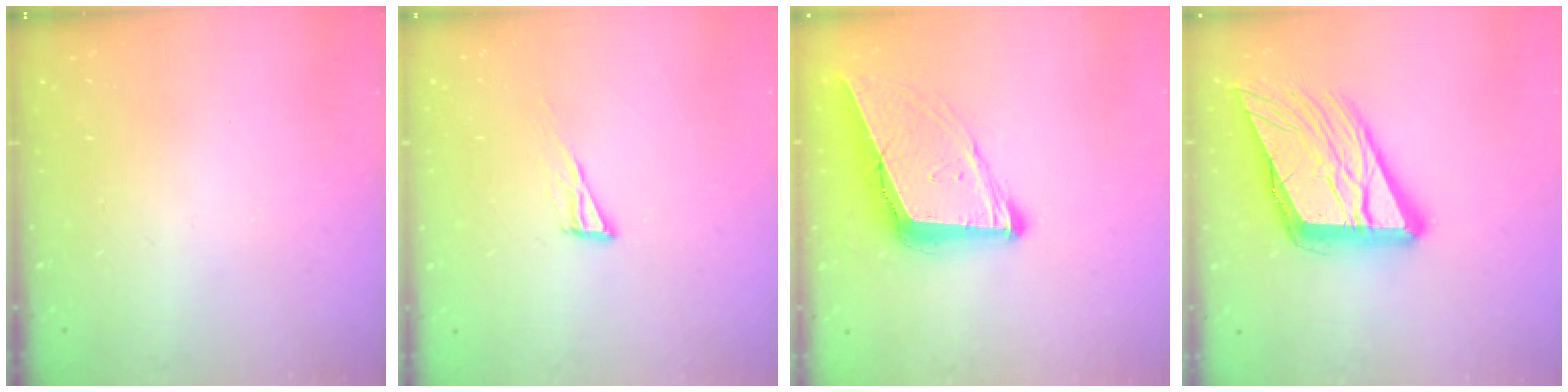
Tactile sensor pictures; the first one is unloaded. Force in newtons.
{"total": 7.0, "press": 6.9, "slide": 0.9}
{"total": 11.8, "press": 11.2, "slide": 3.8}
{"total": 20.5, "press": 20.2, "slide": 3.3}